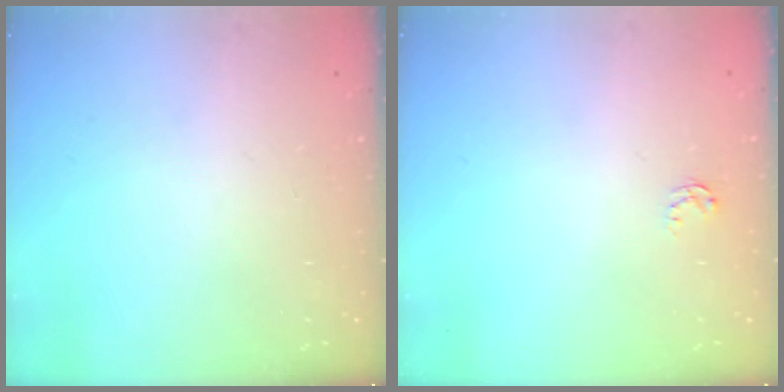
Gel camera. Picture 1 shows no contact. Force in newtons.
{"total": 2.6, "press": 2.6, "slide": 0.4}